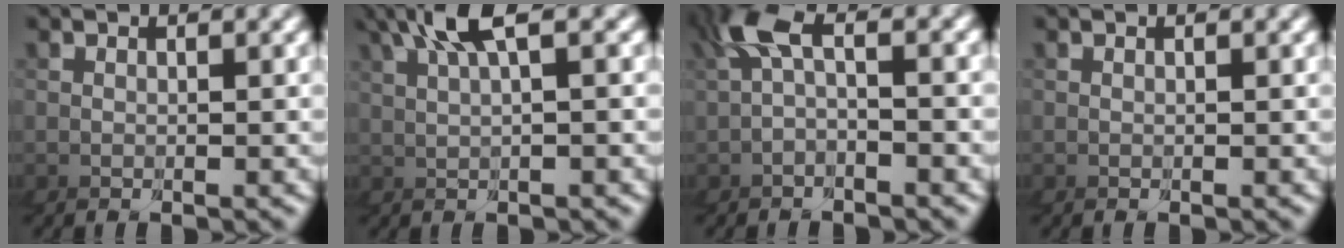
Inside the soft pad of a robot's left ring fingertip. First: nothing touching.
{"total": 3.0, "force": [1.6, -0.8, 2.4], "torque": [-0.068, 0.013, 0.027]}
{"total": 1.7, "force": [-0.6, 0.2, 1.6], "torque": [-0.069, 0.005, -0.005]}
{"total": 0.0}